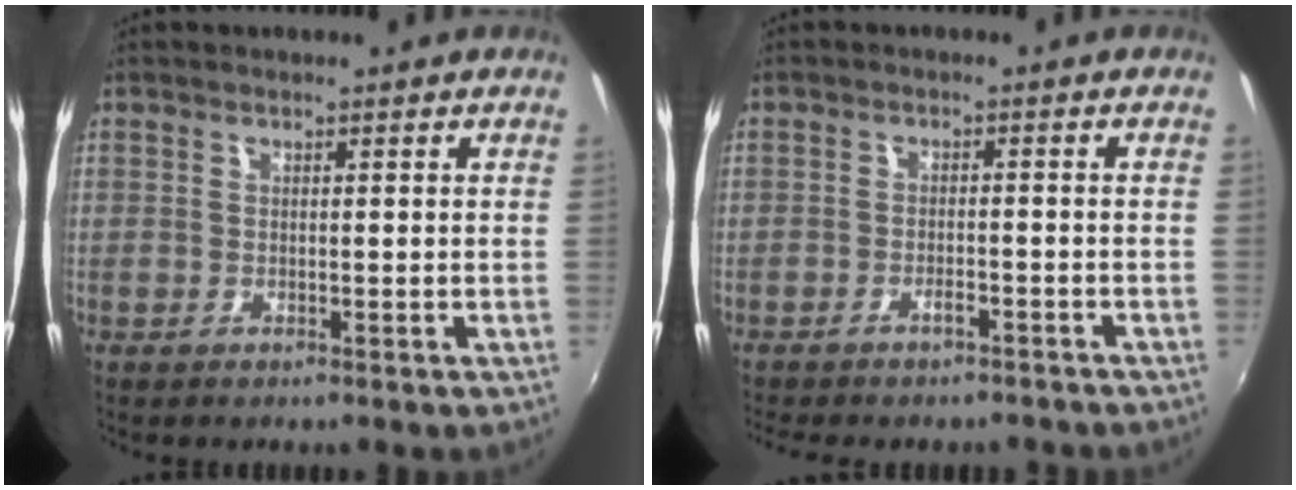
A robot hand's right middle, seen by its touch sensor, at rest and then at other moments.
{"total": 5.9, "force": [-5.1, 1.8, 2.3], "torque": [-0.055, -0.009, -0.070]}